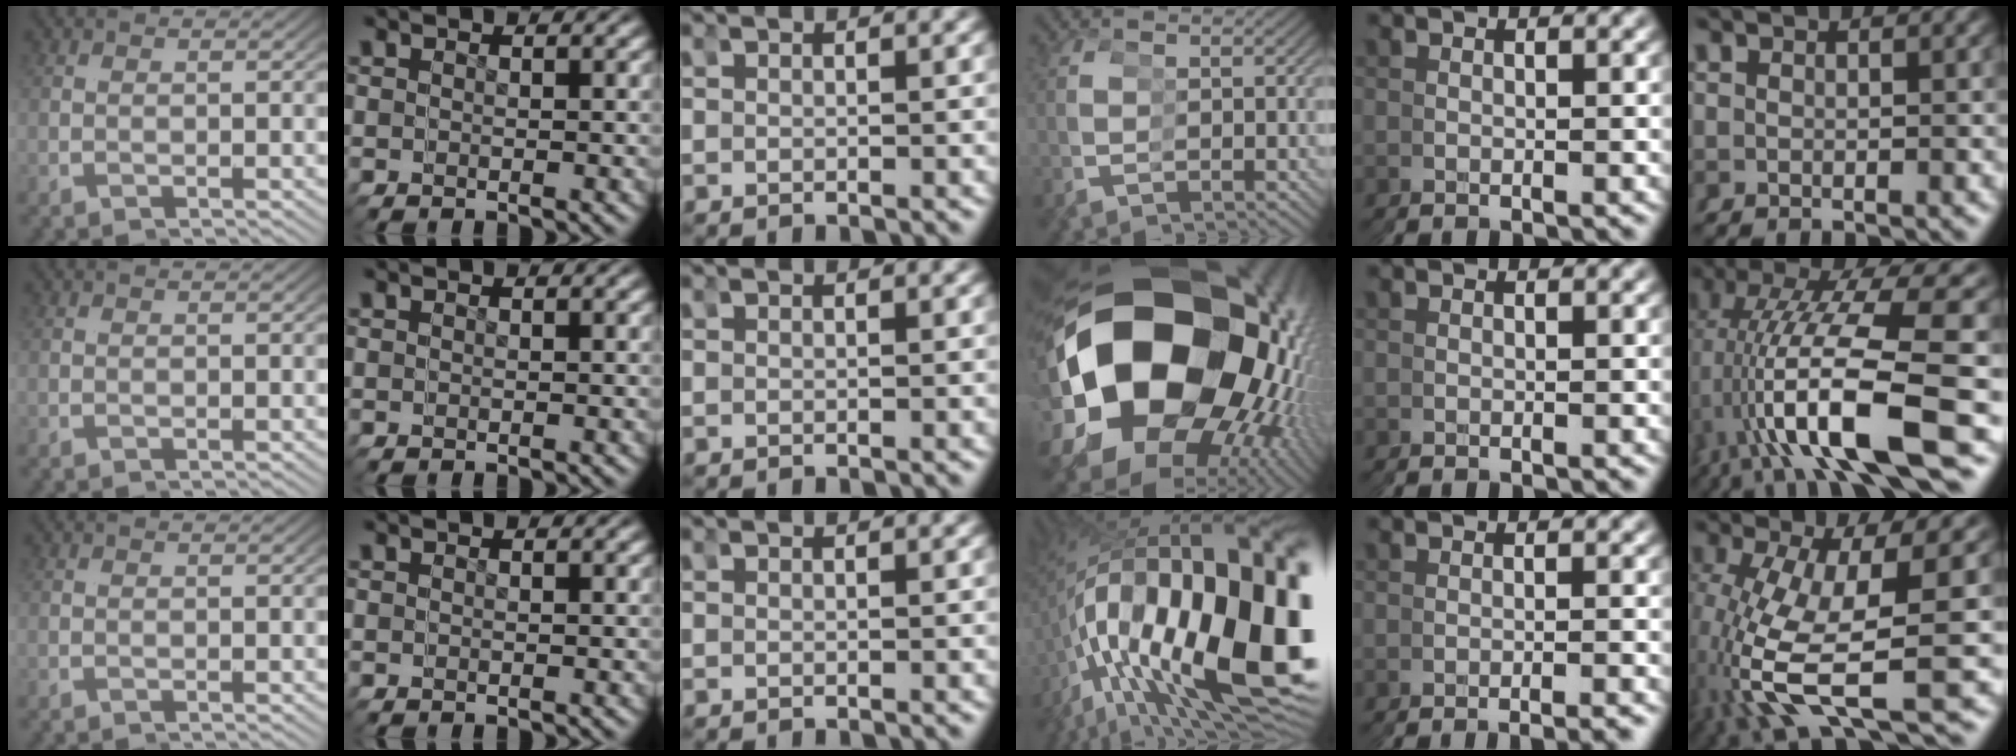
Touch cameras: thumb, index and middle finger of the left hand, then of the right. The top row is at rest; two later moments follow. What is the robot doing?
{"motion": "grasp_and_lifting", "object": "tape"}